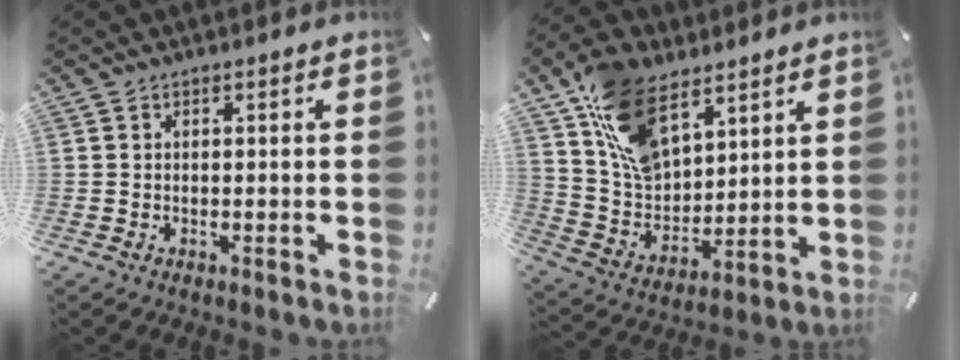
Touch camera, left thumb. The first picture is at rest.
{"total": 16.5, "force": [9.5, 10.2, 8.8], "torque": [-0.187, -0.037, 0.185]}